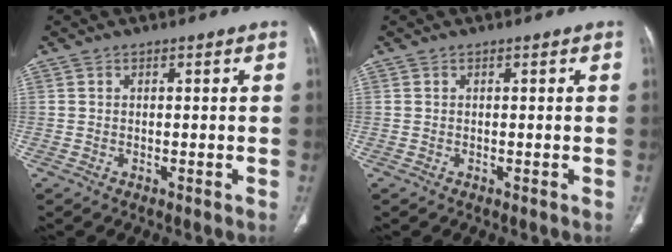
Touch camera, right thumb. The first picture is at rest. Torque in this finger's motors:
{"motor_torque": [-0.06, 0.06, -0.13, -0.13, 0.00]}